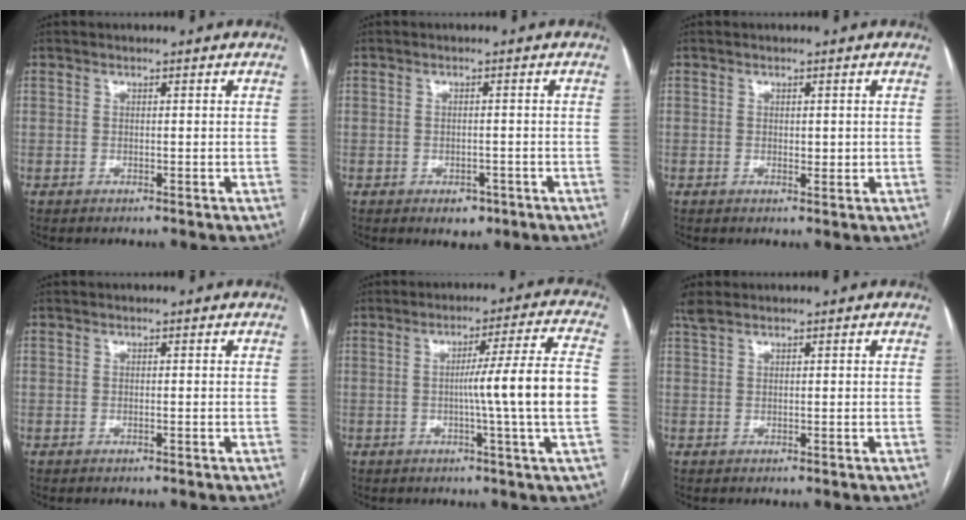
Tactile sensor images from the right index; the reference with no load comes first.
{"total": 2.8, "force": [-1.6, 1.9, 1.4], "torque": [-0.014, 0.002, -0.012]}
{"total": 0.8, "force": [0.3, 0.5, 0.5], "torque": [0.000, 0.000, 0.006]}
{"total": 0.0}
{"total": 11.6, "force": [-1.0, -2.1, 11.4], "torque": [-0.171, 0.002, -0.015]}
{"total": 1.9, "force": [1.6, 0.4, 1.0], "torque": [-0.030, 0.022, 0.037]}